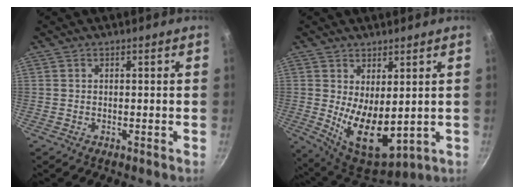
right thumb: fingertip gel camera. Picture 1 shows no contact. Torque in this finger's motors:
{"motor_torque": [-0.26, 0.97, 1.41, 0.08, 0.14]}